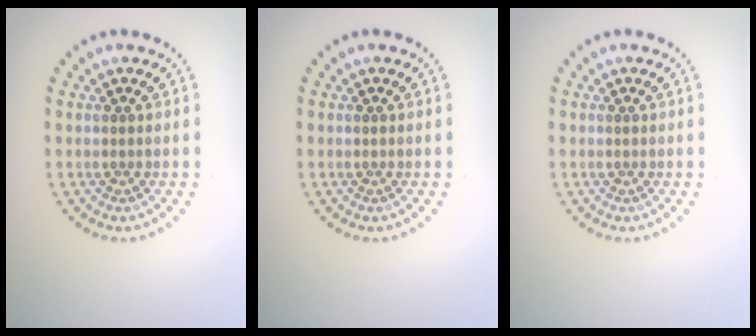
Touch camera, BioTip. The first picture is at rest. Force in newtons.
{"total": 0.0}
{"total": 0.0}